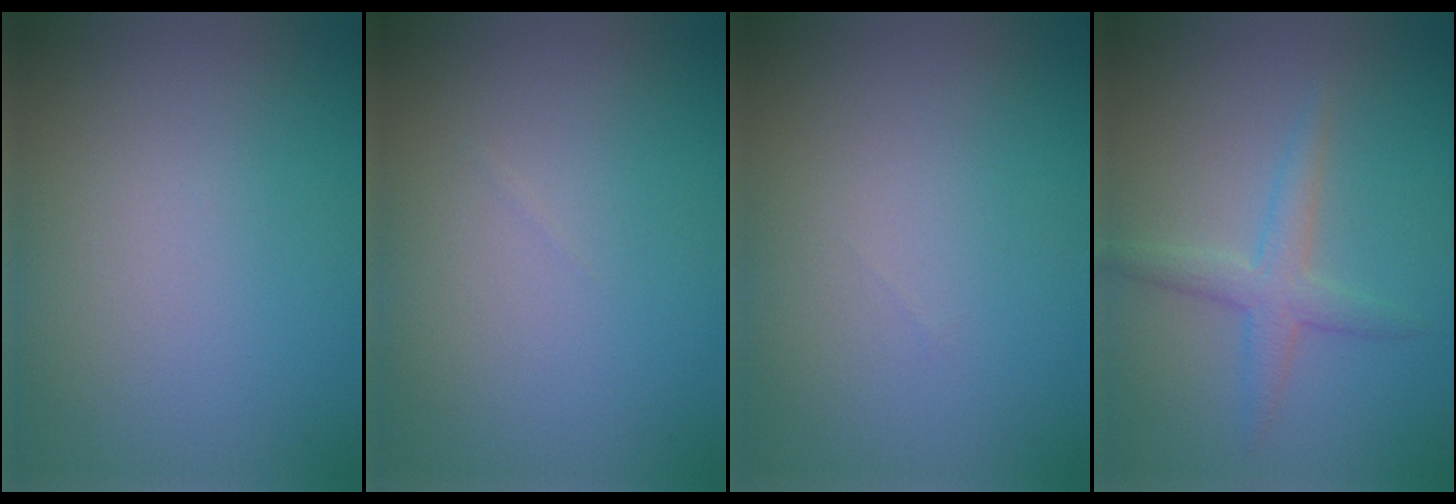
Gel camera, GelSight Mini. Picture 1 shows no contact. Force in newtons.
{"total": 0.0}
{"total": 0.0}
{"total": 2.4, "press": 2.4, "slide": 0.0}